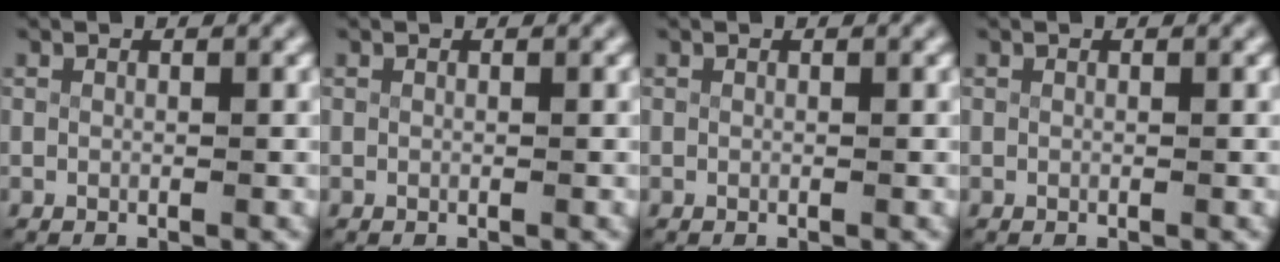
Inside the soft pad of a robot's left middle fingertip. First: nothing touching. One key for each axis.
{"total": 0.0}
{"total": 0.0}
{"total": 0.0}